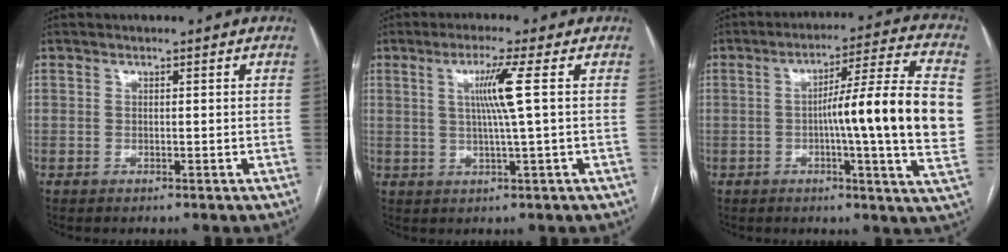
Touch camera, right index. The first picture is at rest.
{"total": 5.7, "force": [1.2, -1.4, 5.4], "torque": [-0.103, -0.001, 0.024]}
{"total": 17.6, "force": [-0.1, -0.3, 17.6], "torque": [-0.248, 0.010, -0.010]}